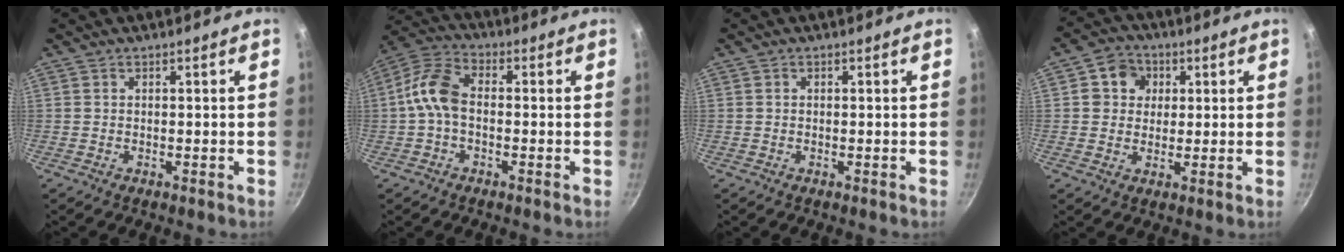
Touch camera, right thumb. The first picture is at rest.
{"total": 8.3, "force": [-1.0, 5.2, 6.4], "torque": [-0.121, 0.033, -0.037]}
{"total": 0.0}
{"total": 6.8, "force": [1.9, 6.0, 2.5], "torque": [-0.007, 0.003, 0.021]}